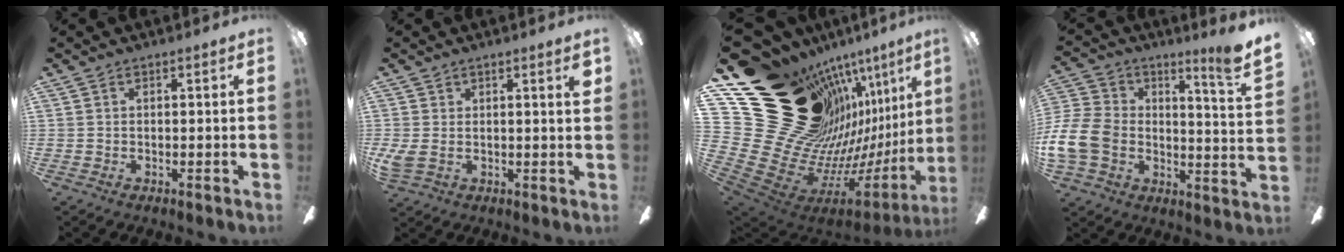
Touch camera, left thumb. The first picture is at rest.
{"total": 4.5, "force": [1.4, 1.9, 3.9], "torque": [-0.063, -0.011, 0.024]}
{"total": 28.2, "force": [15.6, 17.3, 16.0], "torque": [-0.233, -0.193, 0.376]}
{"total": 15.3, "force": [3.8, 8.9, 11.9], "torque": [-0.218, -0.017, 0.068]}